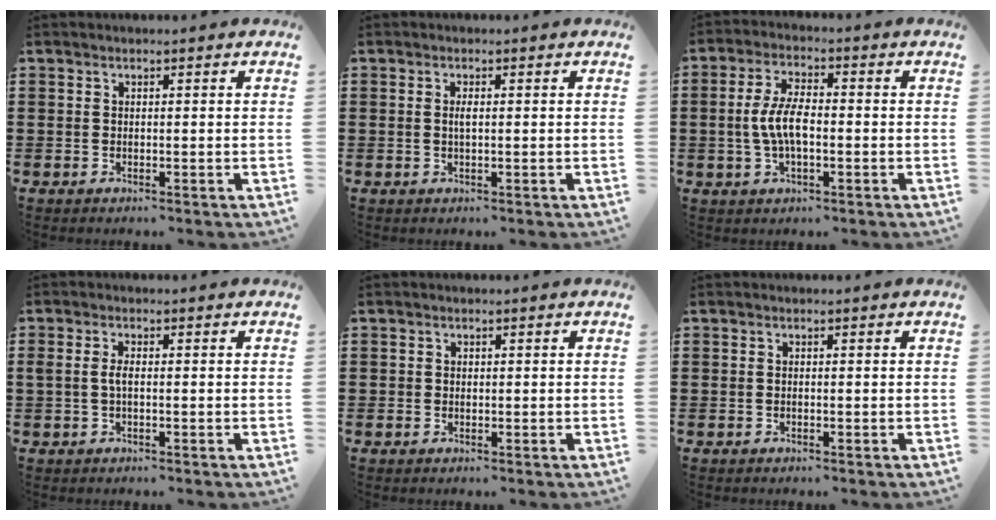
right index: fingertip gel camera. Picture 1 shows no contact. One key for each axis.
{"total": 1.4, "fx": 0.1, "fy": 0.3, "fz": 1.4, "tx": -0.027, "ty": 0.001, "tz": 0.001}
{"total": 6.3, "fx": -0.7, "fy": 2.7, "fz": 5.7, "tx": -0.130, "ty": -0.003, "tz": -0.020}
{"total": 2.1, "fx": -0.1, "fy": 0.7, "fz": 1.9, "tx": -0.052, "ty": -0.004, "tz": -0.008}
{"total": 0.5, "fx": 0.2, "fy": 0.5, "fz": 0.1, "tx": -0.003, "ty": 0.003, "tz": 0.003}
{"total": 0.0}